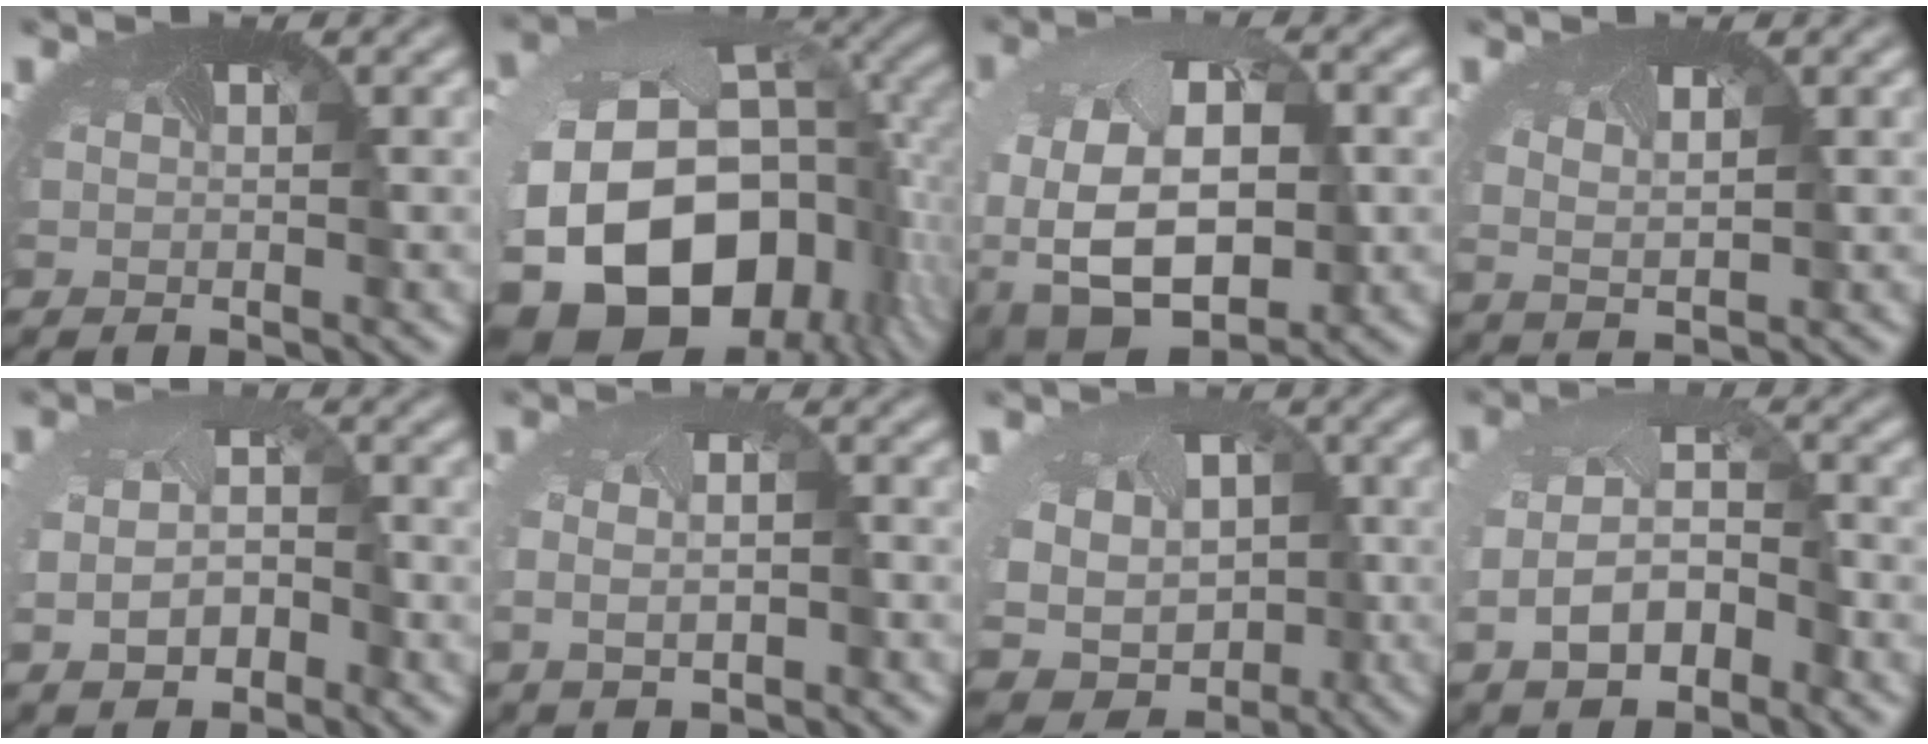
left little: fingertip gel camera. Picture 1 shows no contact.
{"total": 20.2, "force": [-5.6, 14.0, 13.4], "torque": [-0.293, -0.091, -0.050]}
{"total": 13.2, "force": [-1.8, 9.1, 9.4], "torque": [-0.217, -0.046, -0.005]}
{"total": 1.0, "force": [0.6, 0.2, 0.8], "torque": [-0.032, -0.008, 0.014]}
{"total": 4.0, "force": [-1.0, 2.6, 2.9], "torque": [-0.071, -0.015, -0.018]}
{"total": 3.5, "force": [-0.7, 2.1, 2.7], "torque": [-0.054, -0.009, -0.001]}
{"total": 11.8, "force": [-1.8, 9.8, 6.3], "torque": [-0.127, -0.040, -0.017]}
{"total": 4.9, "force": [-1.8, 2.7, 3.7], "torque": [-0.087, -0.008, -0.040]}